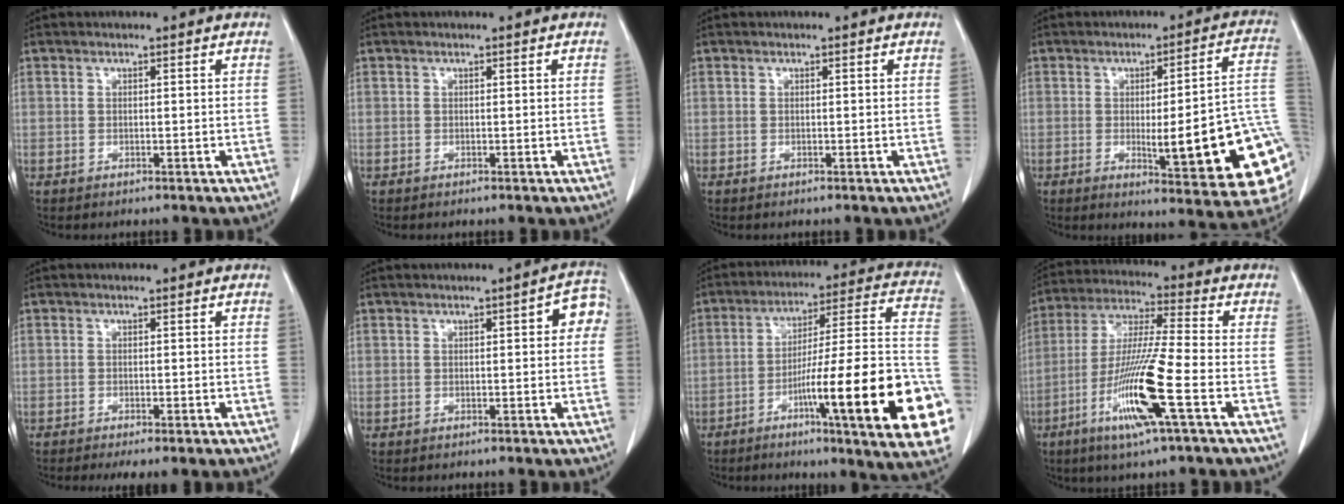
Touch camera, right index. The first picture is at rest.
{"total": 0.0}
{"total": 0.0}
{"total": 19.4, "force": [-3.6, 2.3, 18.9], "torque": [-0.158, 0.005, -0.033]}
{"total": 4.3, "force": [-3.1, 0.9, 2.8], "torque": [-0.037, -0.010, -0.042]}
{"total": 4.0, "force": [0.8, 1.3, 3.7], "torque": [-0.032, 0.017, 0.002]}
{"total": 26.2, "force": [-8.9, 1.5, 24.6], "torque": [-0.261, -0.001, -0.131]}
{"total": 14.1, "force": [-5.5, -0.4, 13.0], "torque": [-0.264, -0.019, -0.108]}